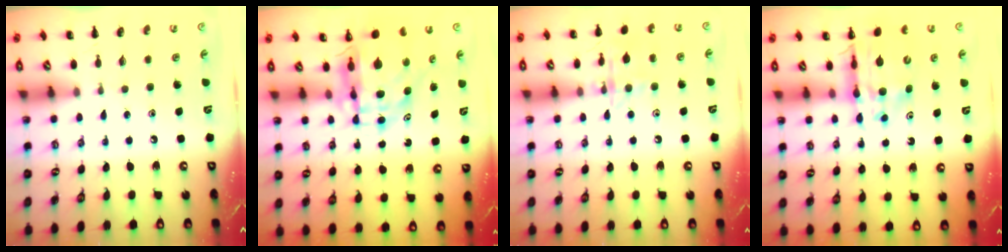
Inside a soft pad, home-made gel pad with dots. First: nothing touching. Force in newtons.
{"total": 7.1, "press": 6.9, "slide": 1.4}
{"total": 11.7, "press": 11.7, "slide": 1.0}
{"total": 11.8, "press": 11.4, "slide": 3.1}